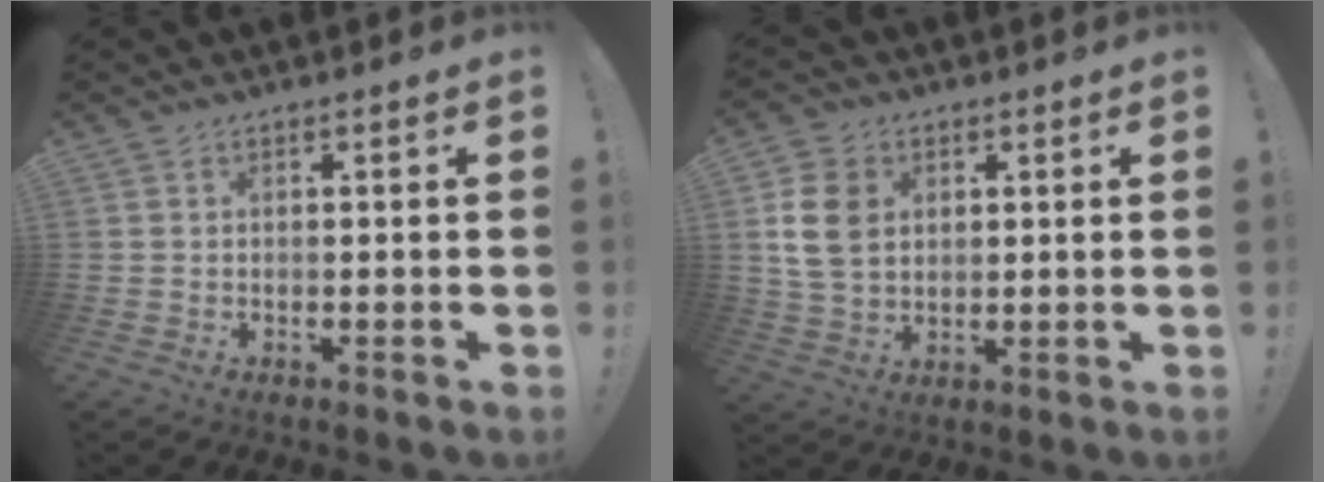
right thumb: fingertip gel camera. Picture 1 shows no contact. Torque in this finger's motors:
{"motor_torque": [0.01, 0.43, 0.05, 0.08, 0.28]}